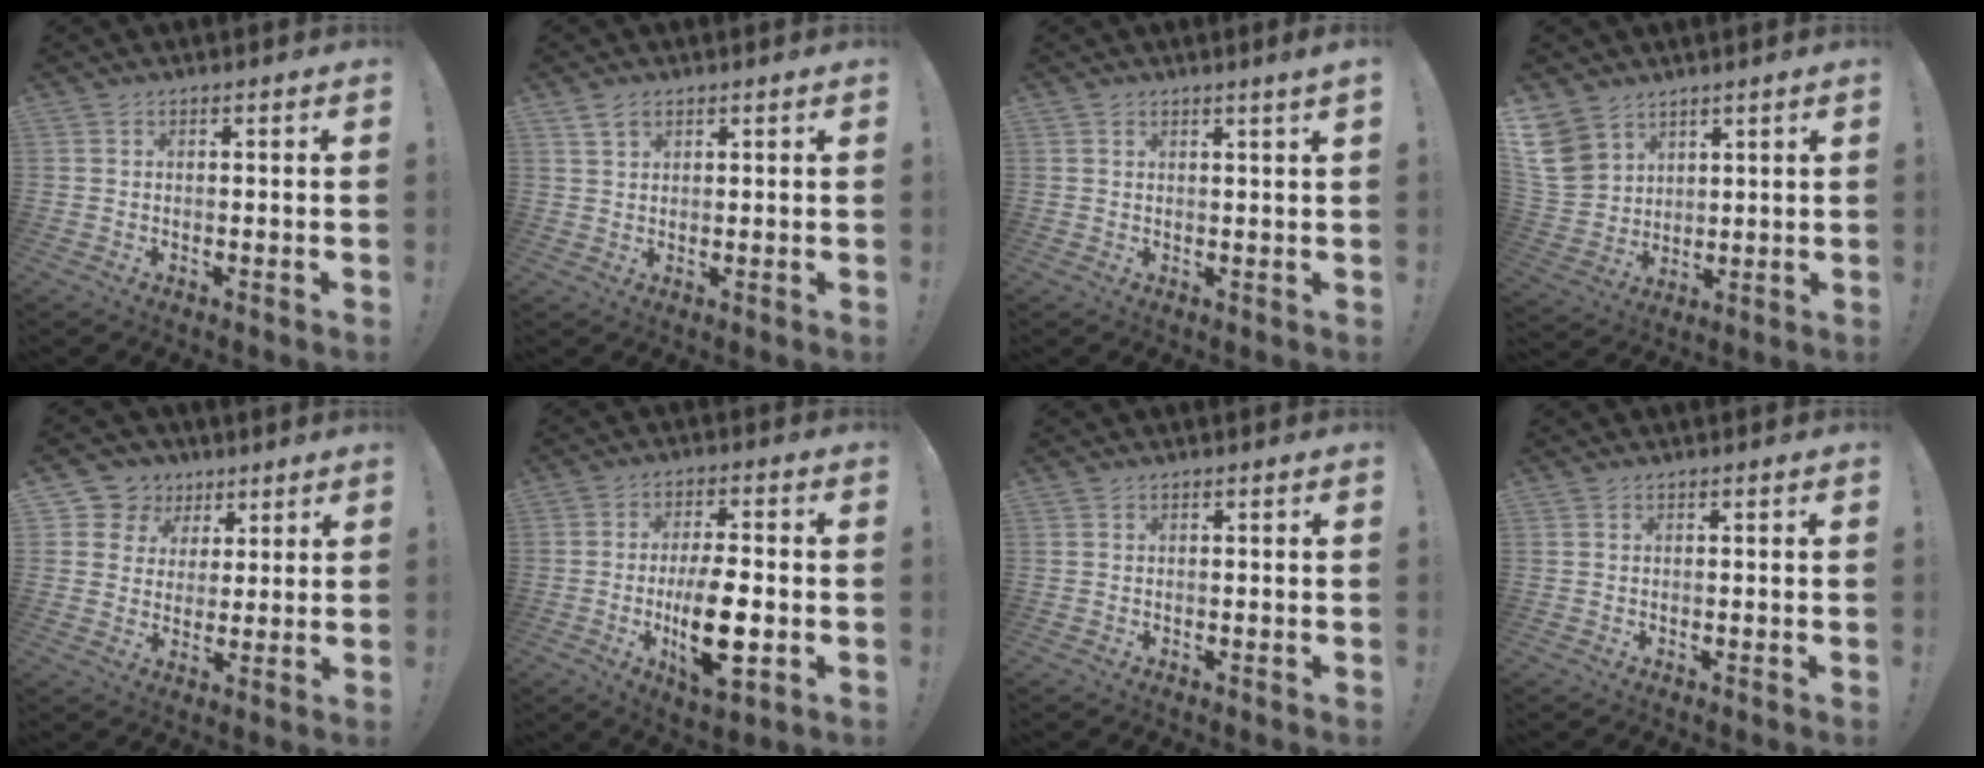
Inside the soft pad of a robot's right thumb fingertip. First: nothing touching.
{"total": 3.1, "force": [2.2, 1.6, 1.6], "torque": [-0.026, -0.007, 0.040]}
{"total": 1.8, "force": [1.2, -0.5, 1.2], "torque": [-0.017, -0.006, 0.018]}
{"total": 11.5, "force": [6.4, 8.6, 4.2], "torque": [-0.077, -0.042, 0.132]}
{"total": 8.6, "force": [3.3, 7.8, 1.7], "torque": [-0.034, -0.016, 0.071]}
{"total": 13.7, "force": [-3.3, 5.6, 12.0], "torque": [-0.213, 0.006, -0.054]}
{"total": 0.0}
{"total": 0.0}